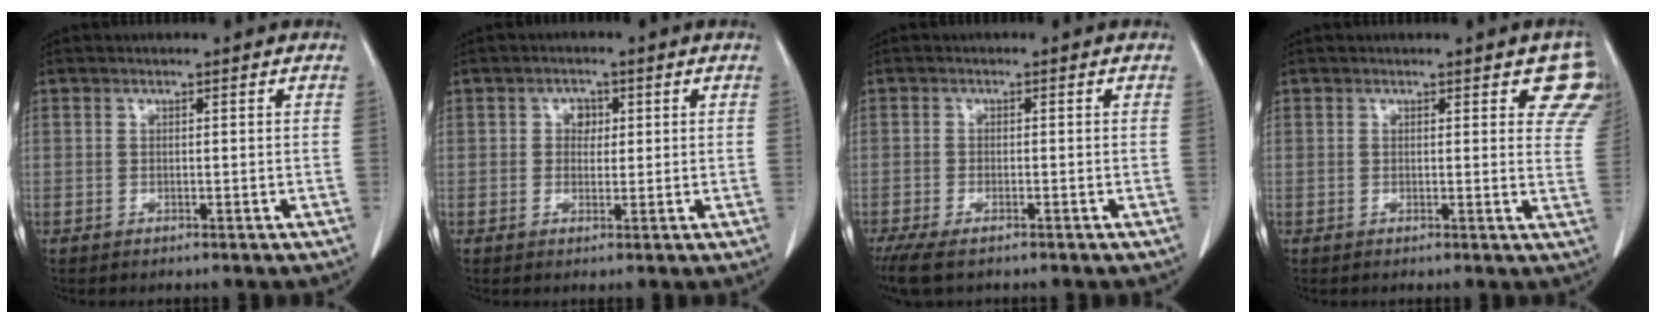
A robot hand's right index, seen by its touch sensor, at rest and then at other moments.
{"total": 2.2, "force": [0.6, 1.7, 1.2], "torque": [-0.014, 0.002, 0.006]}
{"total": 6.0, "force": [-4.4, 1.7, 3.6], "torque": [-0.064, -0.015, -0.074]}
{"total": 6.9, "force": [4.6, 2.3, 4.6], "torque": [-0.037, -0.012, 0.031]}